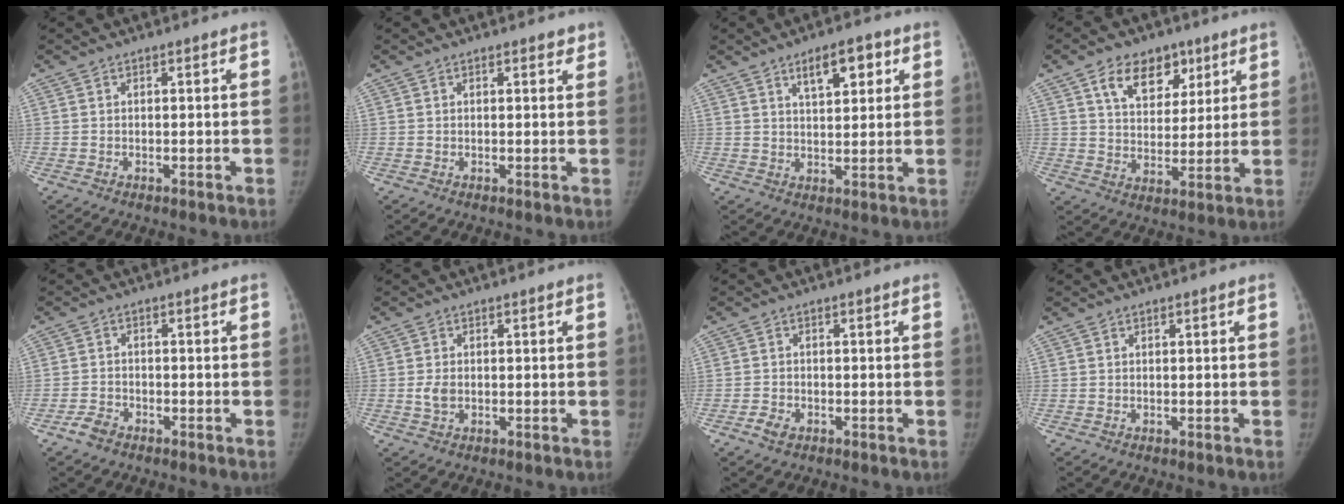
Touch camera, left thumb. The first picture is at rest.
{"total": 1.2, "force": [0.9, 0.6, 0.5], "torque": [0.002, -0.005, 0.008]}
{"total": 7.2, "force": [3.6, 3.2, 5.3], "torque": [-0.062, -0.014, 0.055]}
{"total": 11.6, "force": [6.2, 7.8, 5.9], "torque": [-0.057, -0.023, 0.105]}
{"total": 2.9, "force": [-2.2, 1.6, 1.1], "torque": [-0.024, 0.012, -0.040]}
{"total": 2.5, "force": [-0.4, 1.7, 1.7], "torque": [-0.033, 0.002, -0.007]}
{"total": 2.4, "force": [-1.4, 1.6, 1.2], "torque": [-0.024, 0.006, -0.024]}
{"total": 0.0}